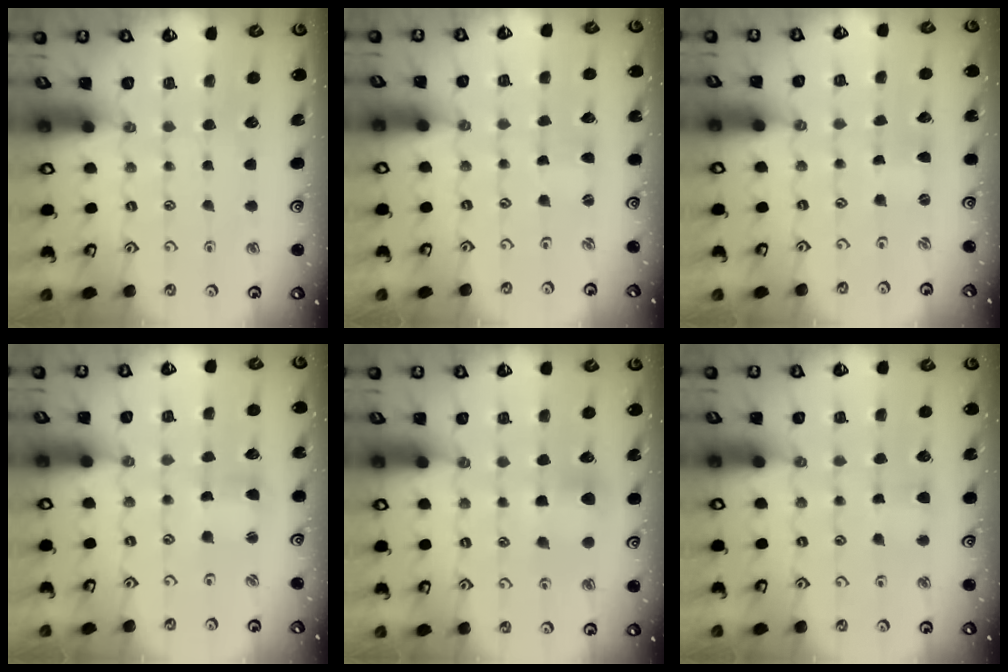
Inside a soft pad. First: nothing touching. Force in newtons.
{"total": 0.8, "press": 0.8, "slide": 0.2}
{"total": 0.0}
{"total": 1.6, "press": 1.6, "slide": 0.3}
{"total": 7.1, "press": 7.0, "slide": 0.9}
{"total": 2.8, "press": 2.8, "slide": 0.5}